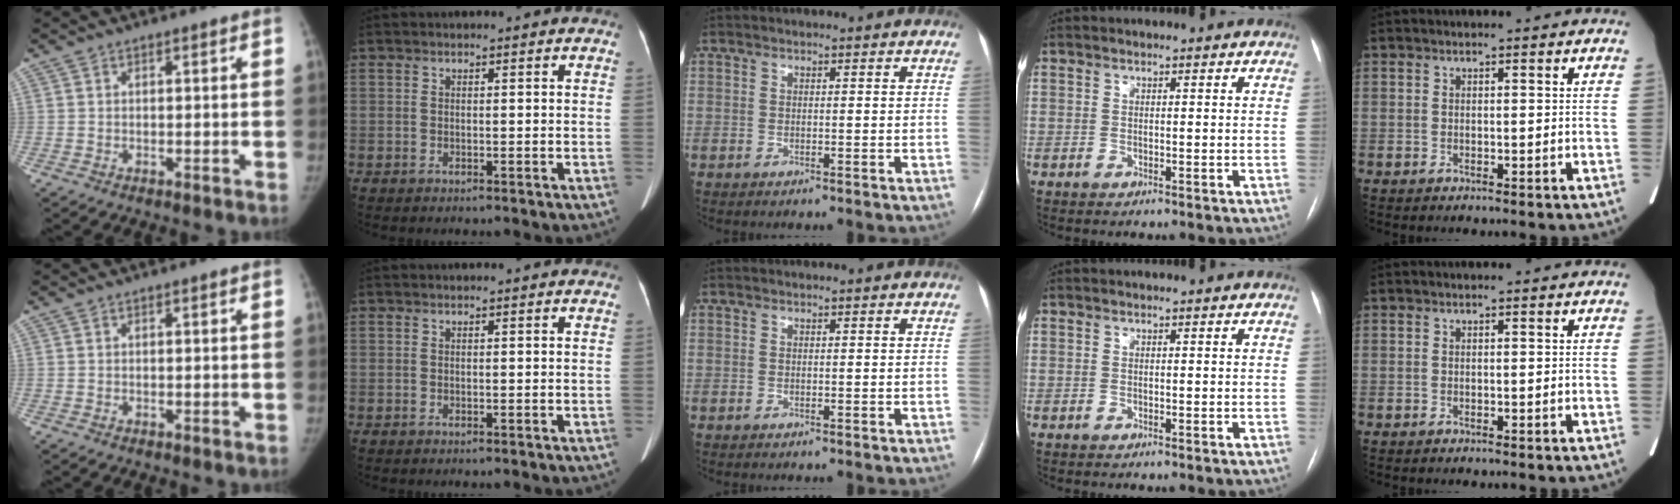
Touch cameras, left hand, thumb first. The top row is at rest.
{}